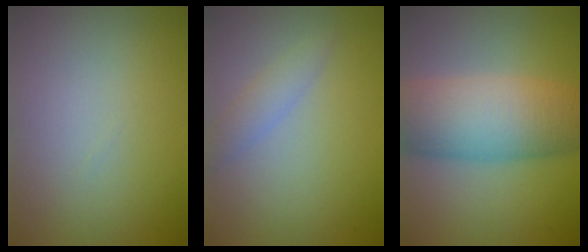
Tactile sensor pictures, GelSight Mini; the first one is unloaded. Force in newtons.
{"total": 1.6, "press": 1.6, "slide": 0.1}
{"total": 8.6, "press": 8.6, "slide": 0.2}